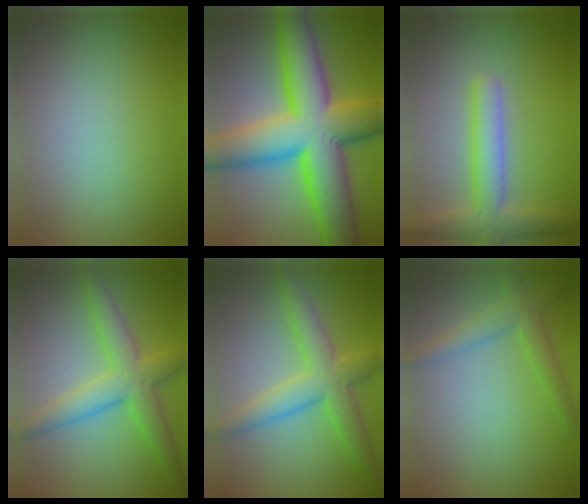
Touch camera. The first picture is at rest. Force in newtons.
{"total": 14.9, "press": 14.9, "slide": 0.3}
{"total": 4.4, "press": 4.4, "slide": 0.3}
{"total": 5.3, "press": 5.3, "slide": 0.2}
{"total": 5.3, "press": 5.3, "slide": 0.2}
{"total": 2.7, "press": 2.7, "slide": 0.1}